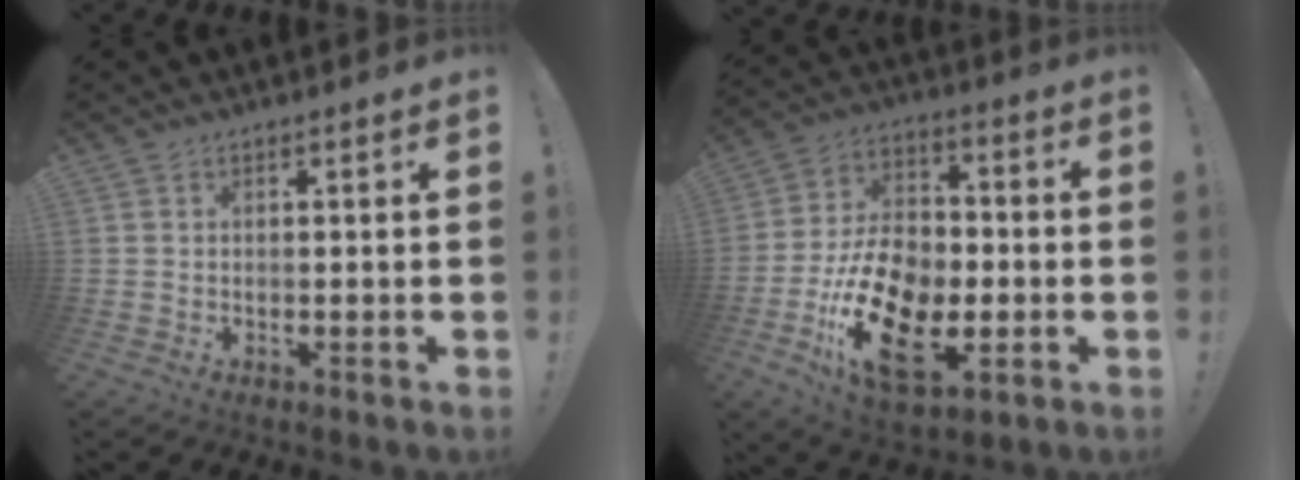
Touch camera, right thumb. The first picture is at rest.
{"total": 22.7, "force": [-8.2, 13.6, 16.3], "torque": [-0.308, 0.046, -0.129]}